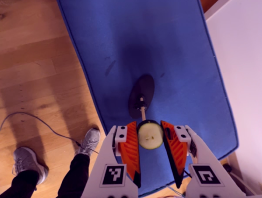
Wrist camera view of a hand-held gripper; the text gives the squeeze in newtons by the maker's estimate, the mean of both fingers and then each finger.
{"total": 7.0, "left": 6.7, "right": 7.4}